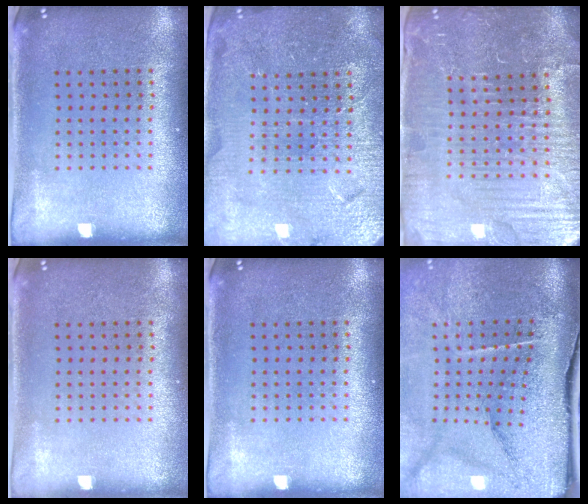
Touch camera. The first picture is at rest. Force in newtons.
{"total": 4.2, "press": 4.0, "slide": 1.3}
{"total": 5.4, "press": 5.1, "slide": 2.0}
{"total": 0.0}
{"total": 0.0}
{"total": 4.9, "press": 3.9, "slide": 3.0}